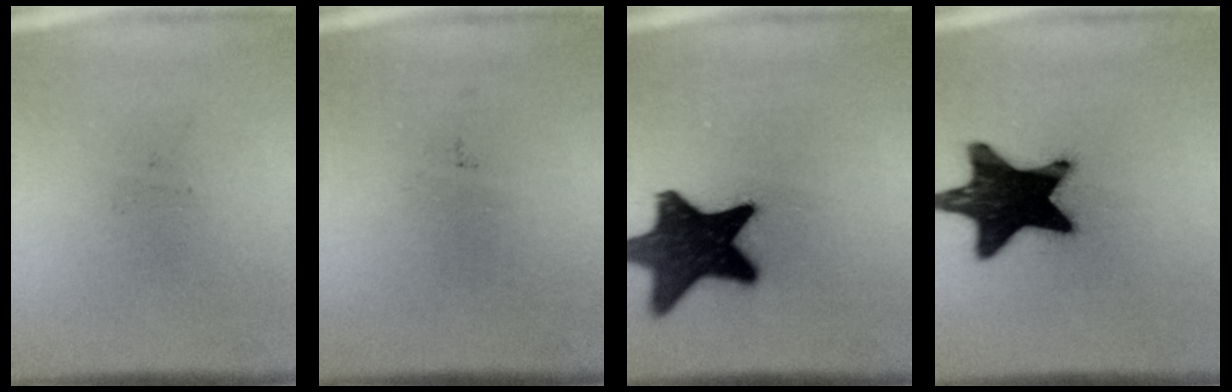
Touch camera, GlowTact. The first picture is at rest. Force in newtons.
{"total": 0.0}
{"total": 16.8}
{"total": 19.9}